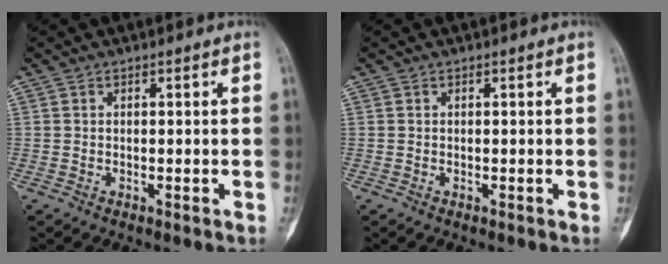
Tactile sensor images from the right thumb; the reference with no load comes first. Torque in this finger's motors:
{"motor_torque": [-0.10, 0.10, 0.18, 0.04, 0.00]}